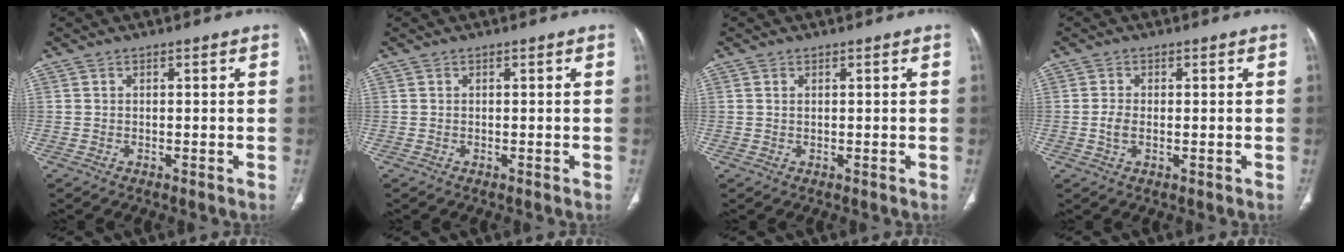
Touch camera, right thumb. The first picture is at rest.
{"total": 0.0}
{"total": 0.5, "force": [0.2, 0.2, 0.4], "torque": [-0.015, 0.004, 0.005]}
{"total": 2.6, "force": [-0.1, 1.5, 2.1], "torque": [-0.050, 0.001, -0.004]}